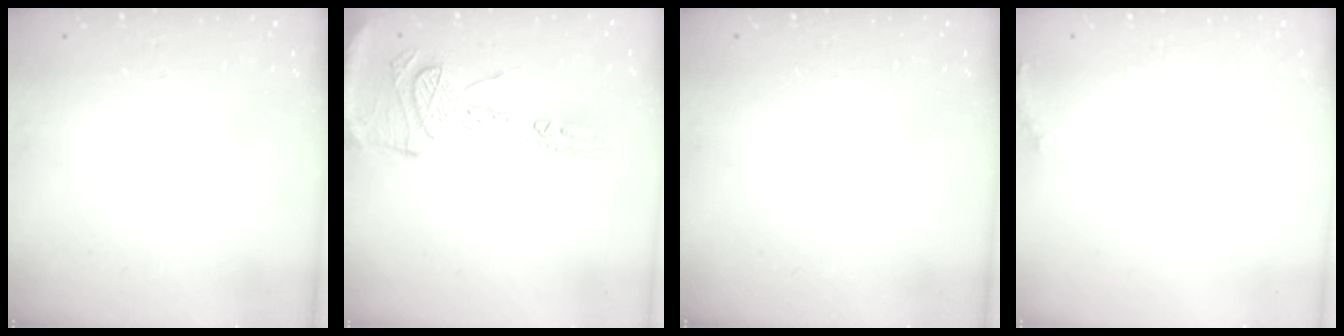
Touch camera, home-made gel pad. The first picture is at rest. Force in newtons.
{"total": 17.8, "press": 17.7, "slide": 1.7}
{"total": 0.0}
{"total": 5.1, "press": 4.8, "slide": 1.8}